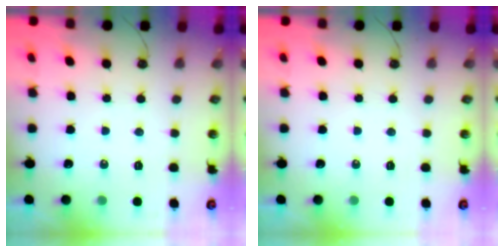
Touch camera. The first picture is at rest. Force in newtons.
{"total": 0.0}